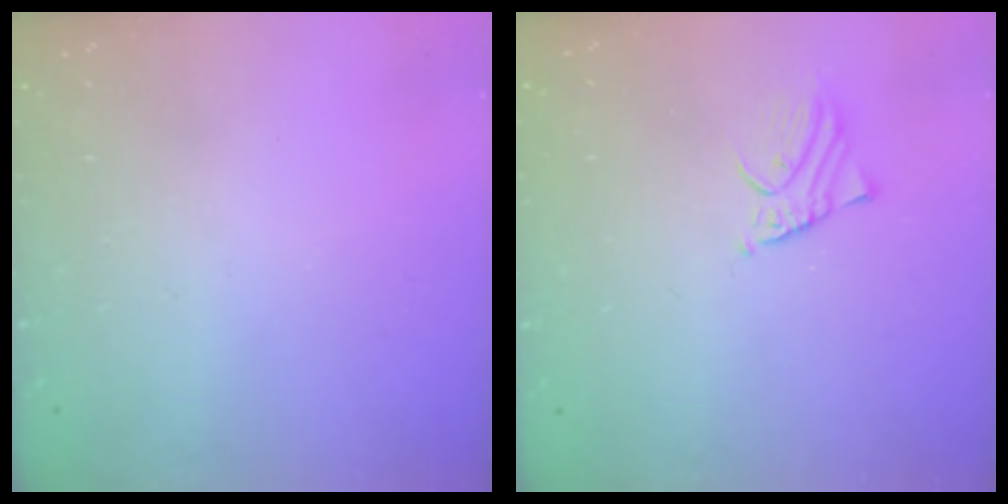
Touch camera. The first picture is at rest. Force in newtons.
{"total": 2.3, "press": 2.3, "slide": 0.1}